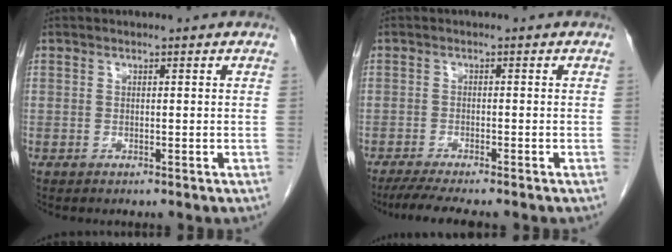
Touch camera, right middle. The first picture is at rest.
{"total": 6.5, "force": [-5.4, 0.3, 3.5], "torque": [-0.052, -0.016, -0.087]}